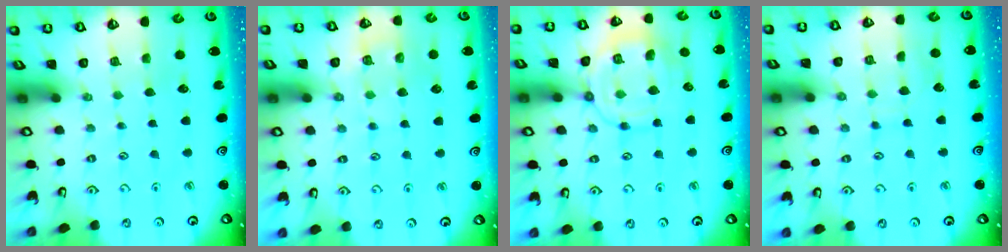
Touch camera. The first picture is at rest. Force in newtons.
{"total": 8.6, "press": 8.6, "slide": 0.2}
{"total": 14.4, "press": 14.4, "slide": 1.4}
{"total": 5.0, "press": 5.0, "slide": 0.2}